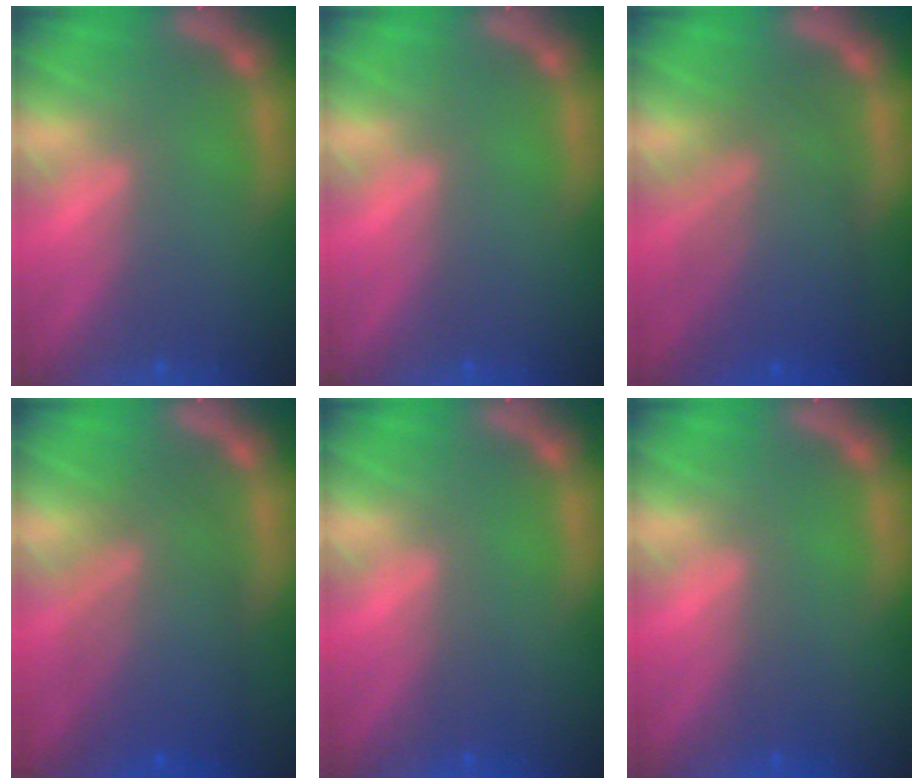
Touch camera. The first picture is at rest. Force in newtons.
{"total": 0.0}
{"total": 8.1}
{"total": 8.1}
{"total": 1.0}
{"total": 1.0}